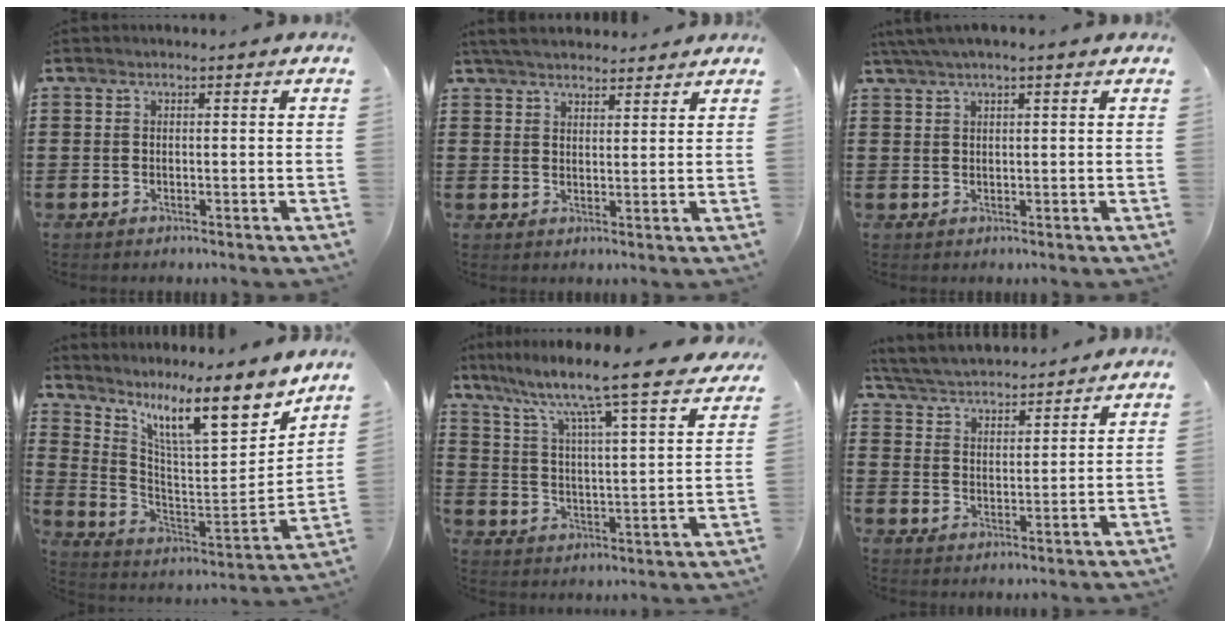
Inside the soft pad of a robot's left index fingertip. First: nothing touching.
{"total": 4.1, "force": [3.8, 0.6, 1.1], "torque": [-0.031, -0.005, 0.073]}
{"total": 2.4, "force": [1.7, 0.3, 1.7], "torque": [-0.036, 0.002, 0.031]}
{"total": 13.1, "force": [8.3, 2.7, 9.8], "torque": [-0.188, -0.046, 0.136]}
{"total": 8.2, "force": [6.8, -1.0, 4.4], "torque": [-0.103, -0.065, 0.102]}
{"total": 4.5, "force": [4.4, 0.6, 0.3], "torque": [-0.026, -0.022, 0.079]}